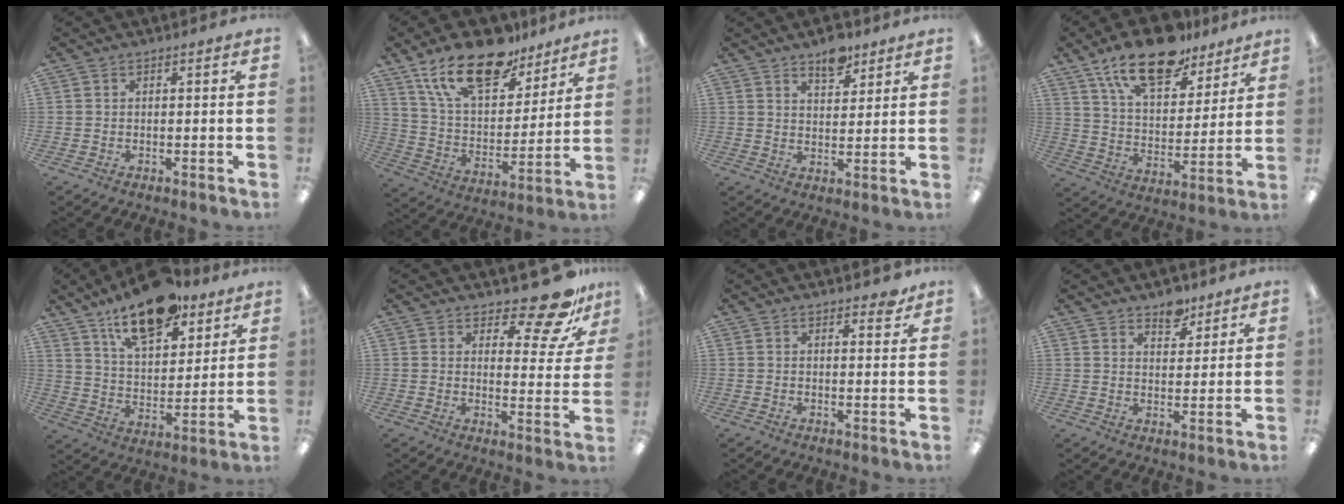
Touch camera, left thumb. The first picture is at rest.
{"total": 20.4, "force": [14.3, 9.3, 11.2], "torque": [-0.196, -0.069, 0.253]}
{"total": 7.1, "force": [5.4, 3.4, 3.1], "torque": [-0.026, -0.033, 0.091]}
{"total": 18.4, "force": [13.4, 8.0, 9.7], "torque": [-0.165, -0.069, 0.233]}
{"total": 17.1, "force": [12.7, 7.5, 8.6], "torque": [-0.140, -0.068, 0.220]}
{"total": 13.7, "force": [10.5, 4.7, 7.5], "torque": [-0.097, -0.075, 0.179]}
{"total": 2.7, "force": [2.1, 1.1, 1.4], "torque": [-0.007, -0.011, 0.033]}
{"total": 6.2, "force": [5.0, 3.0, 2.0], "torque": [-0.003, -0.033, 0.085]}